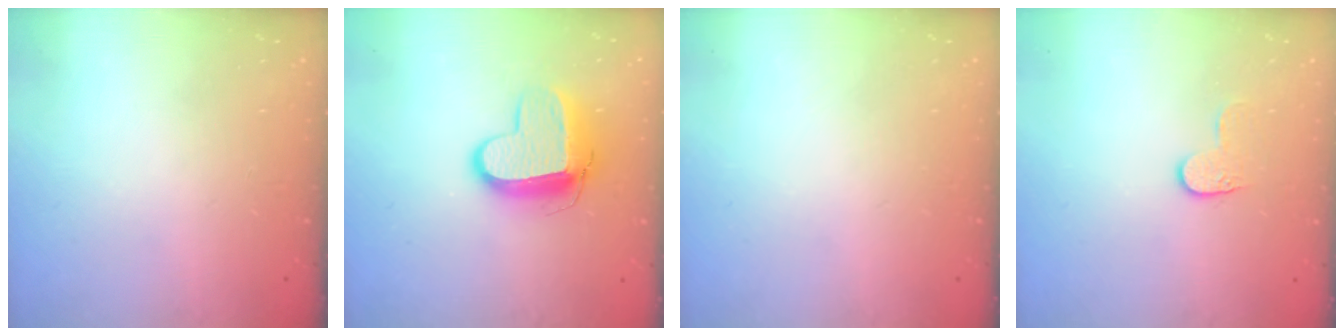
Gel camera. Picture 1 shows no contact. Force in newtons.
{"total": 11.6, "press": 11.5, "slide": 1.3}
{"total": 0.0}
{"total": 4.6, "press": 4.6, "slide": 0.3}